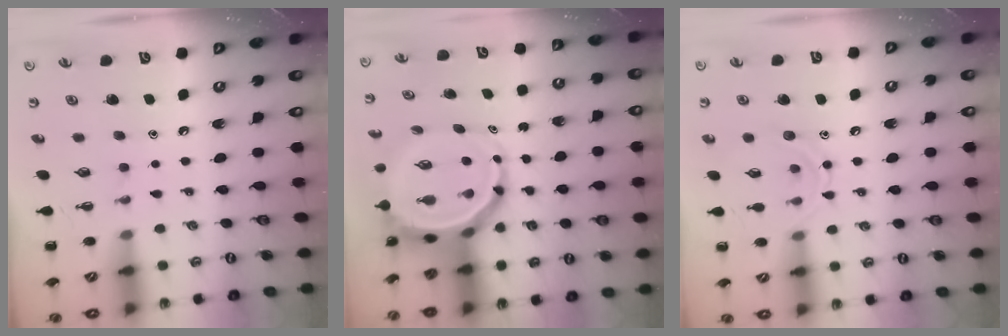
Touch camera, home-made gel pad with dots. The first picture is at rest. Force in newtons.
{"total": 7.0, "press": 6.7, "slide": 2.1}
{"total": 8.2, "press": 8.2, "slide": 0.8}